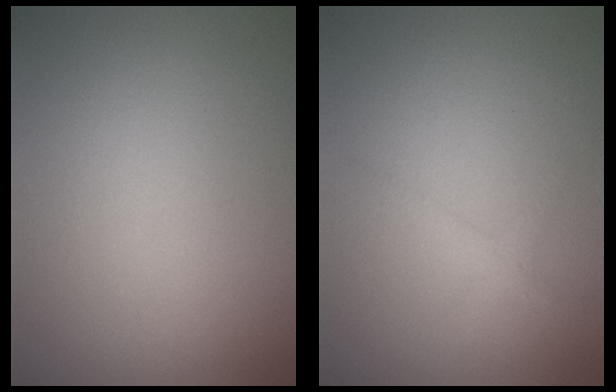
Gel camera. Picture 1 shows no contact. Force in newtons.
{"total": 1.1, "press": 1.1, "slide": 0.0}